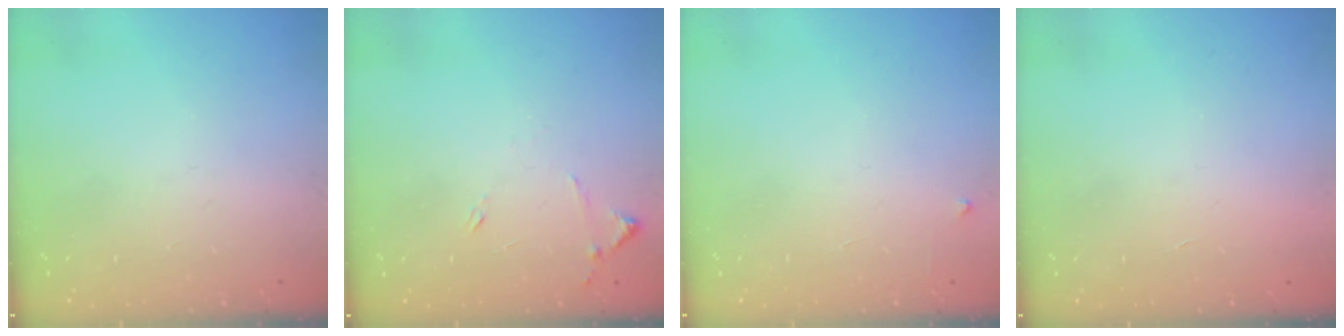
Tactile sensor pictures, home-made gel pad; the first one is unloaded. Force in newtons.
{"total": 8.0, "press": 8.0, "slide": 0.7}
{"total": 2.3, "press": 2.3, "slide": 0.3}
{"total": 1.8, "press": 1.8, "slide": 0.1}